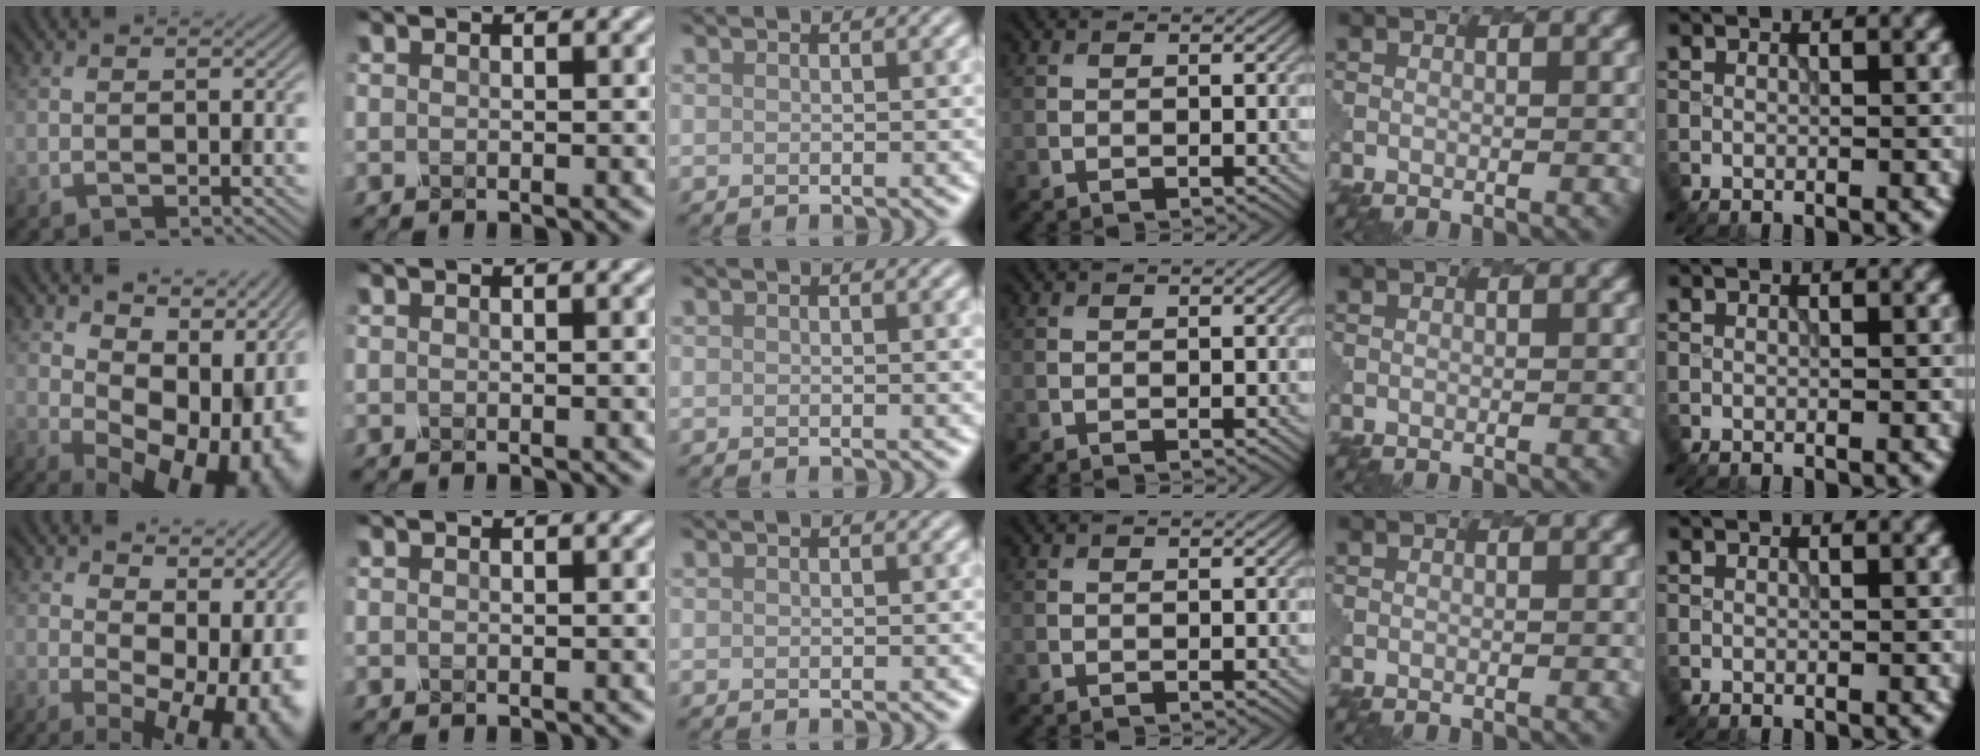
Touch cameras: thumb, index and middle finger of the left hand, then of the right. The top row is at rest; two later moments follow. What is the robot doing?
{"motion": "dispense", "object": "dispenser bottle"}